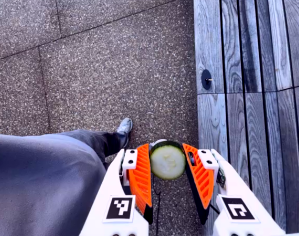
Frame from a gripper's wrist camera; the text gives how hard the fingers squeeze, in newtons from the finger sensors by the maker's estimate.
{"total": 10.8, "left": 10.7, "right": 10.9}